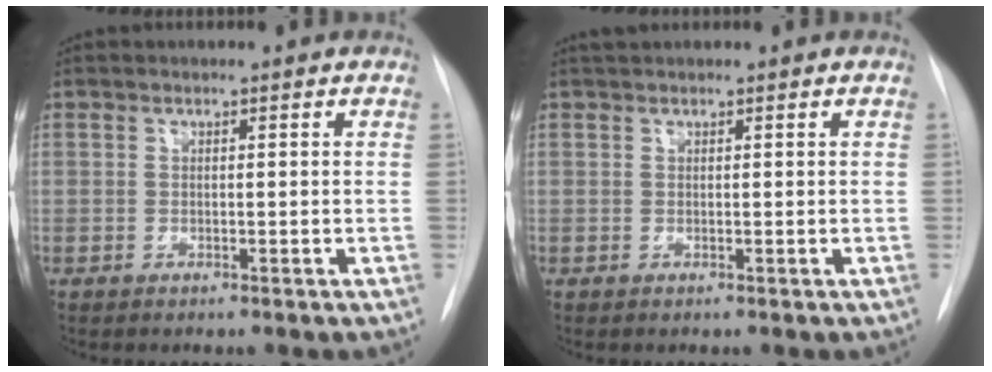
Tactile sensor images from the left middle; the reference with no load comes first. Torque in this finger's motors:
{"motor_torque": [0.15, -0.10, -0.01, 0.00]}